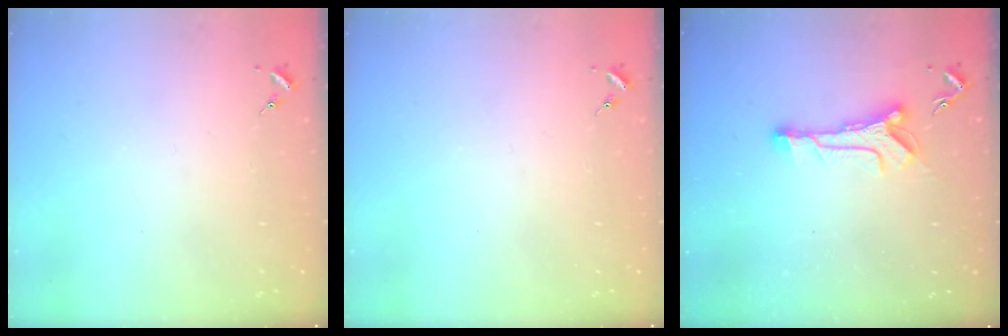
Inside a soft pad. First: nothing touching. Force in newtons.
{"total": 0.0}
{"total": 9.4, "press": 9.4, "slide": 0.2}